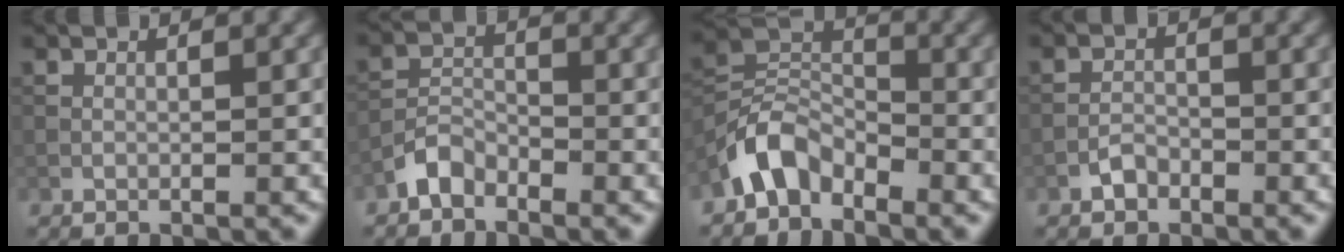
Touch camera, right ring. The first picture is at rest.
{"total": 2.5, "force": [-2.0, 1.1, 0.8], "torque": [-0.012, 0.012, -0.045]}
{"total": 4.5, "force": [-3.4, 2.4, 1.8], "torque": [-0.030, 0.011, -0.077]}
{"total": 1.4, "force": [-1.0, 0.8, 0.5], "torque": [-0.006, 0.006, -0.021]}